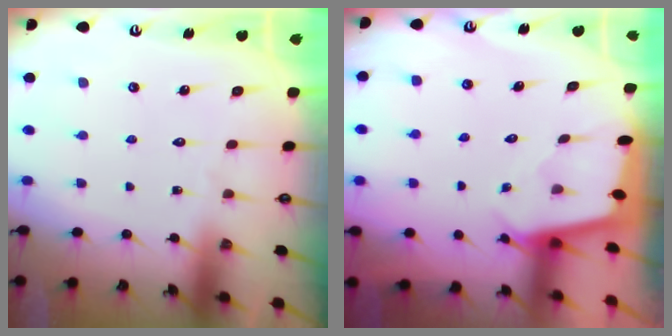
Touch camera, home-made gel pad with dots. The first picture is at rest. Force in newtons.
{"total": 1.9, "press": 1.9, "slide": 0.2}